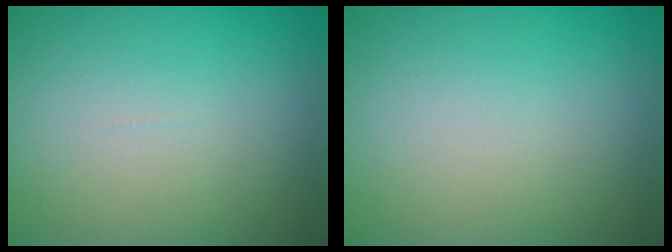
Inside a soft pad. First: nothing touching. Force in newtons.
{"total": 0.0}